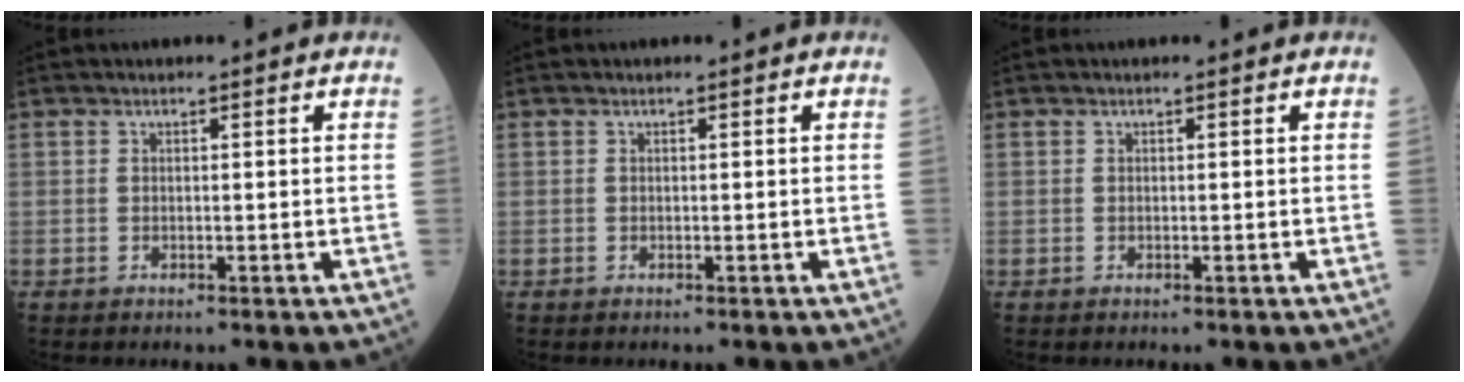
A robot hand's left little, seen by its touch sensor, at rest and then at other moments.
{"total": 0.0}
{"total": 0.0}